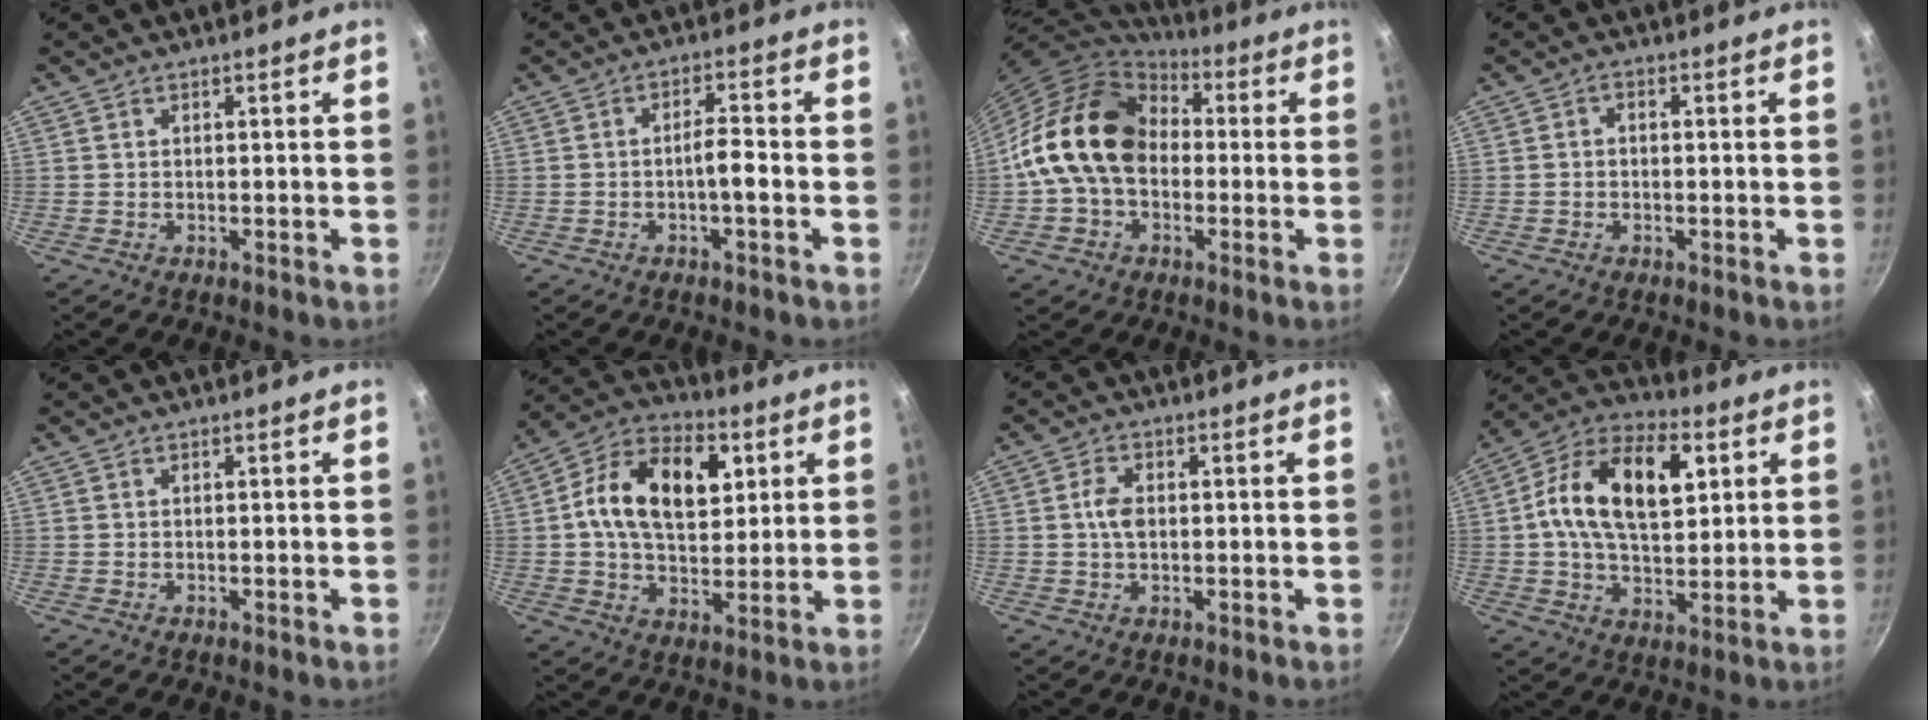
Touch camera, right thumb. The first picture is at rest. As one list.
[{"total": 4.0, "force": [-1.3, 0.7, 3.7], "torque": [-0.067, 0.018, -0.024]}, {"total": 18.3, "force": [0.1, 13.5, 12.3], "torque": [-0.194, 0.044, -0.013]}, {"total": 1.5, "force": [-0.3, 1.1, 1.0], "torque": [-0.018, 0.009, -0.006]}, {"total": 0.0}, {"total": 17.8, "force": [4.4, 11.5, 13.0], "torque": [-0.184, 0.004, 0.060]}, {"total": 3.9, "force": [0.2, 2.5, 3.0], "torque": [-0.051, 0.006, -0.001]}, {"total": 19.1, "force": [4.6, 11.2, 14.7], "torque": [-0.230, 0.007, 0.063]}]